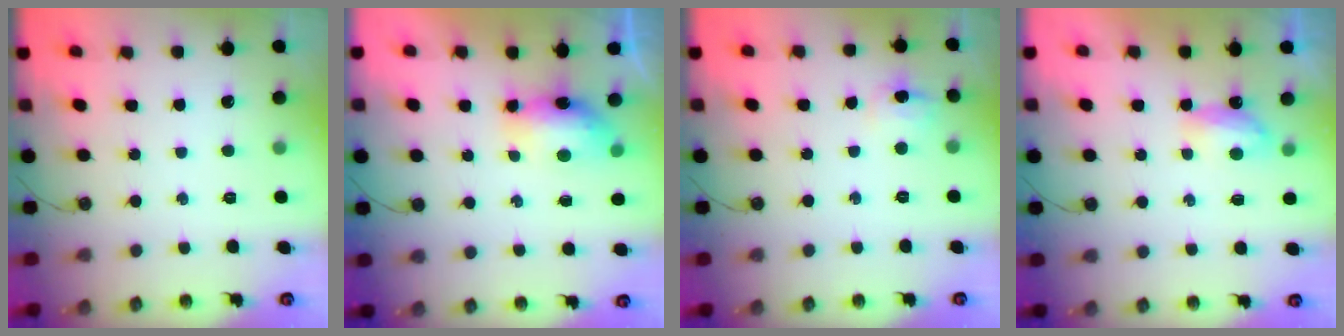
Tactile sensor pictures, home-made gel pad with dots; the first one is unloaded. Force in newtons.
{"total": 7.8, "press": 7.7, "slide": 1.1}
{"total": 6.1, "press": 6.1, "slide": 0.6}
{"total": 5.6, "press": 5.5, "slide": 0.7}